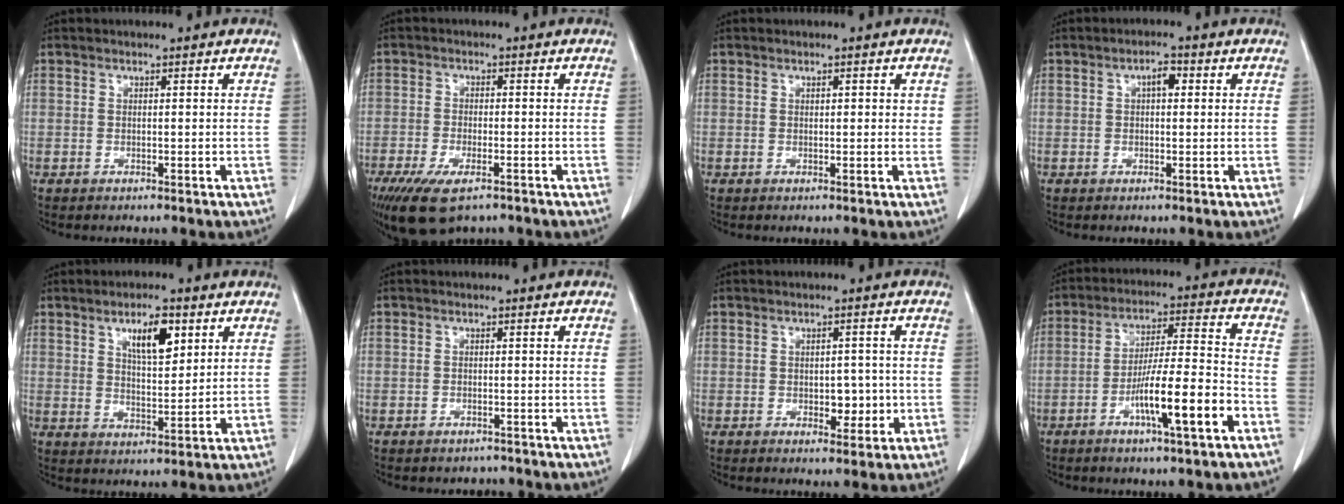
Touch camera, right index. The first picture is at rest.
{"total": 8.6, "force": [-5.7, 3.1, 5.7], "torque": [-0.101, -0.016, -0.094]}
{"total": 1.2, "force": [0.5, 0.6, 0.9], "torque": [-0.008, 0.000, 0.006]}
{"total": 2.4, "force": [0.6, 1.1, 2.1], "torque": [-0.032, 0.009, 0.008]}
{"total": 7.1, "force": [3.5, 2.3, 5.8], "torque": [-0.097, 0.000, 0.060]}
{"total": 1.6, "force": [-1.4, 0.8, 0.0], "torque": [-0.005, 0.001, -0.019]}
{"total": 3.8, "force": [-0.7, 2.3, 2.9], "torque": [-0.030, 0.003, -0.004]}
{"total": 12.5, "force": [-5.4, 0.5, 11.2], "torque": [-0.191, 0.001, -0.091]}